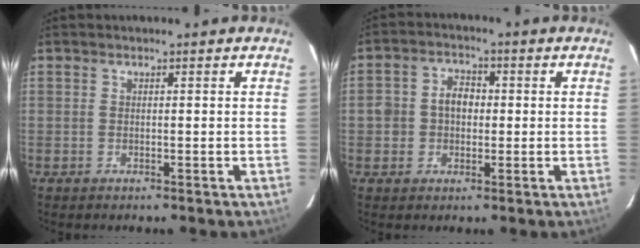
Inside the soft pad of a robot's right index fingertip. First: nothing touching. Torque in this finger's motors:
{"motor_torque": [0.14, -0.06, 0.11, 0.05]}